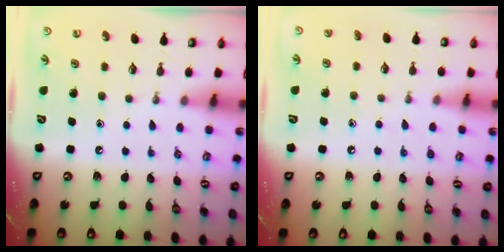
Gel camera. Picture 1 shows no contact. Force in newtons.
{"total": 3.5, "press": 3.5, "slide": 0.4}